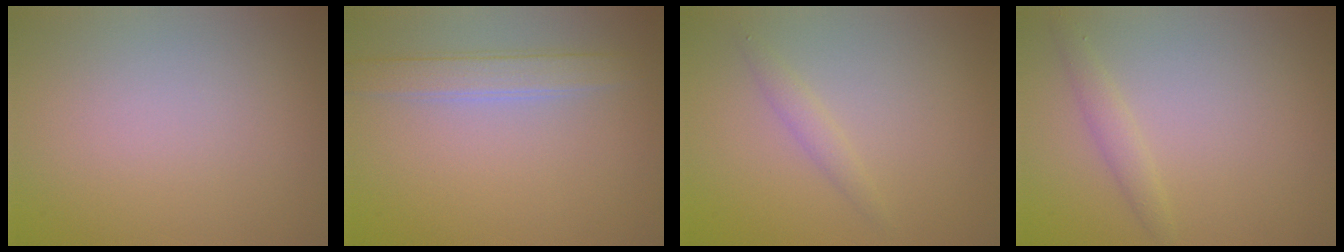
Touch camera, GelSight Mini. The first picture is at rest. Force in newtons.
{"total": 2.6, "press": 2.6, "slide": 0.2}
{"total": 1.5, "press": 1.5, "slide": 0.1}
{"total": 1.3, "press": 1.3, "slide": 0.1}